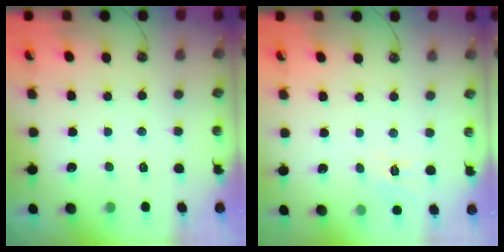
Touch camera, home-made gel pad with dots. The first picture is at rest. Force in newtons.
{"total": 5.7, "press": 5.7, "slide": 0.5}